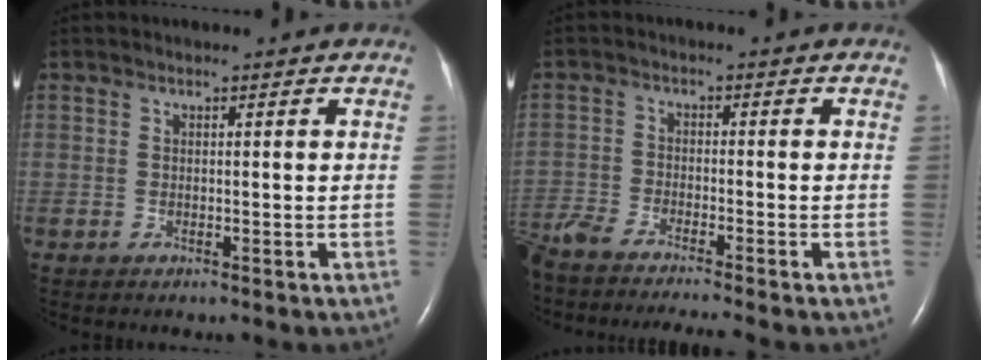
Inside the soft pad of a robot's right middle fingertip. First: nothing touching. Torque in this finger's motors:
{"motor_torque": [0.99, -1.15, 0.11, 0.05]}